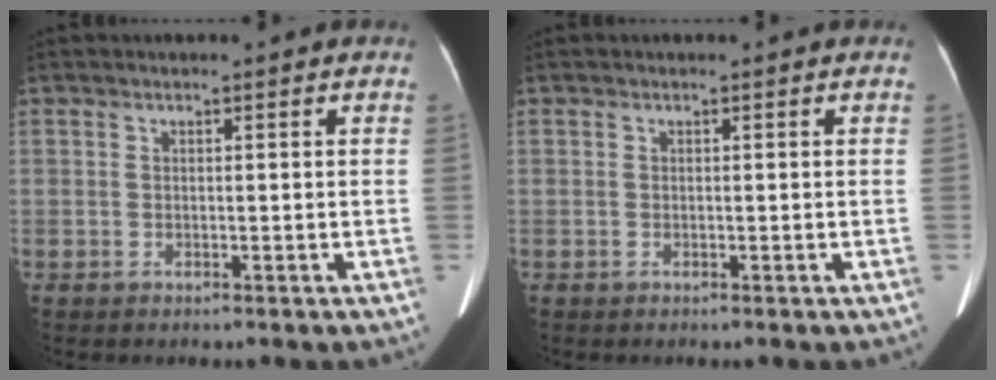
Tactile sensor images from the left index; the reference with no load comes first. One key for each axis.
{"total": 0.0}